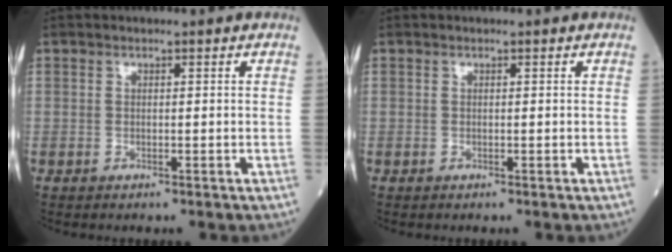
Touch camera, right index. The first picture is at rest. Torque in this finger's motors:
{"motor_torque": [0.00, 0.00, 0.00, 0.00]}